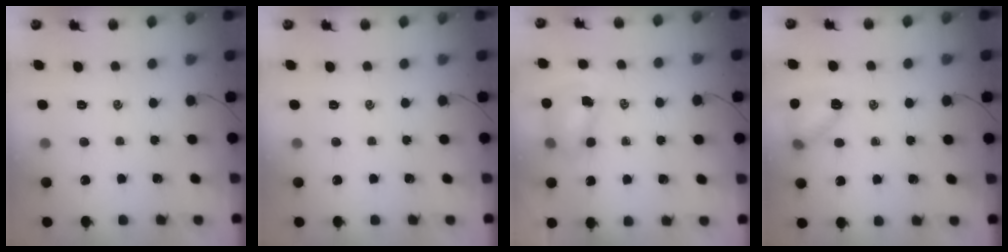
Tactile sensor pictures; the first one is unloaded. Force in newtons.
{"total": 0.0}
{"total": 8.1, "press": 8.0, "slide": 1.0}
{"total": 11.3, "press": 11.2, "slide": 1.5}